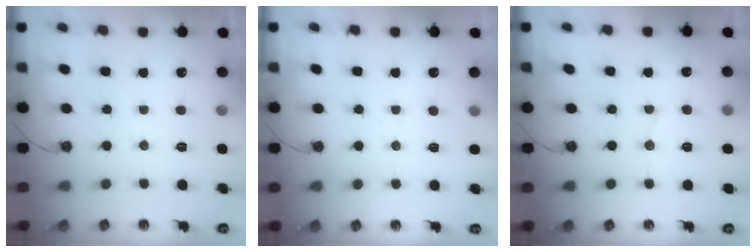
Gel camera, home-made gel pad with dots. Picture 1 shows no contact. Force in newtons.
{"total": 4.5, "press": 4.5, "slide": 0.4}
{"total": 3.6, "press": 3.6, "slide": 0.6}